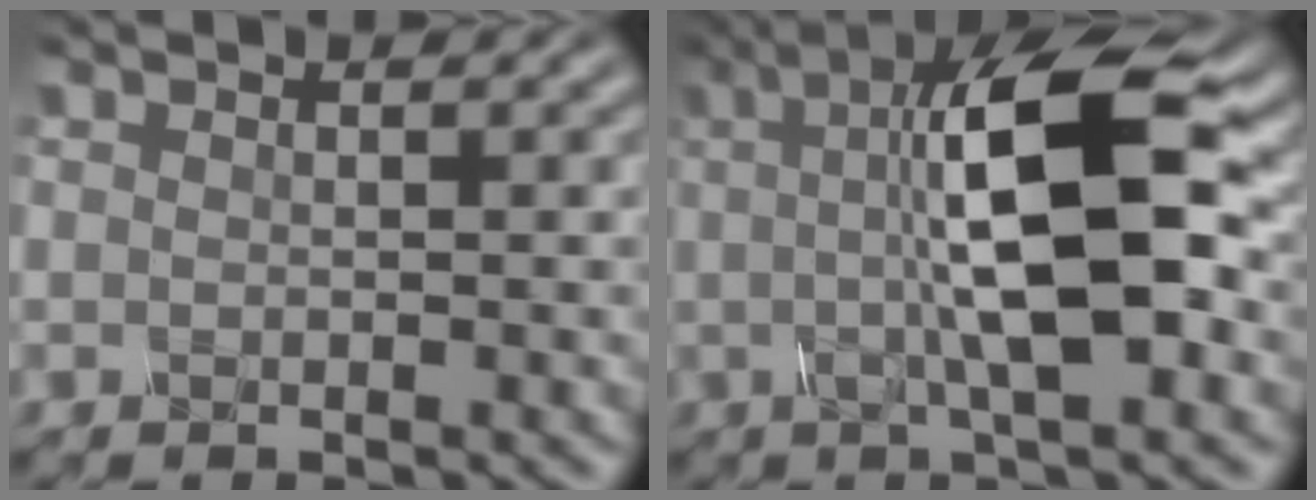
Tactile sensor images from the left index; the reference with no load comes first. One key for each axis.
{"total": 10.5, "fx": 1.2, "fy": 2.7, "fz": 10.1, "tx": -0.152, "ty": 0.011, "tz": 0.015}